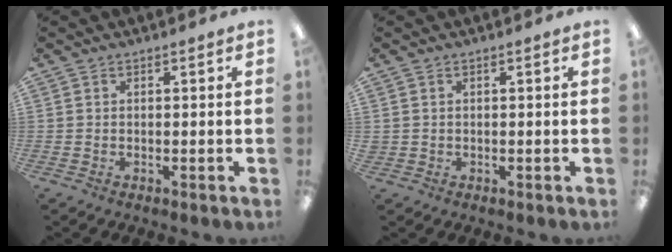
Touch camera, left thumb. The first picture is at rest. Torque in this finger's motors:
{"motor_torque": [-0.14, 0.05, -0.16, 0.07, 0.00]}